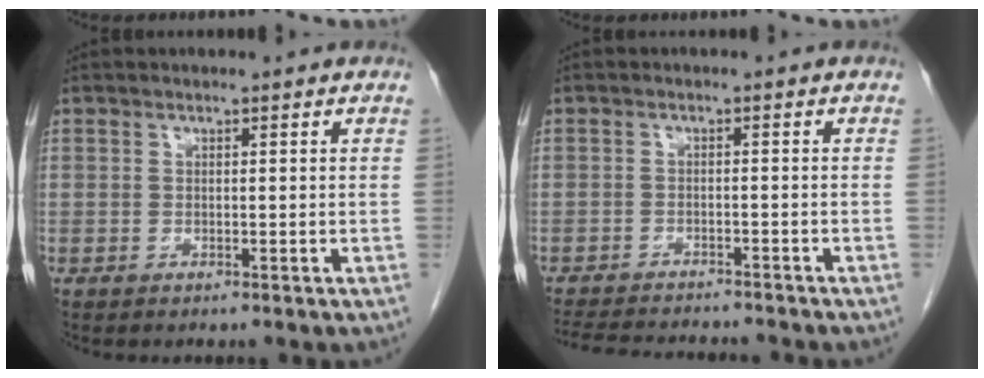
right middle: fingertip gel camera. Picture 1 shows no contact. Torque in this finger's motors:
{"motor_torque": [0.35, -0.33, 0.06, 0.02]}